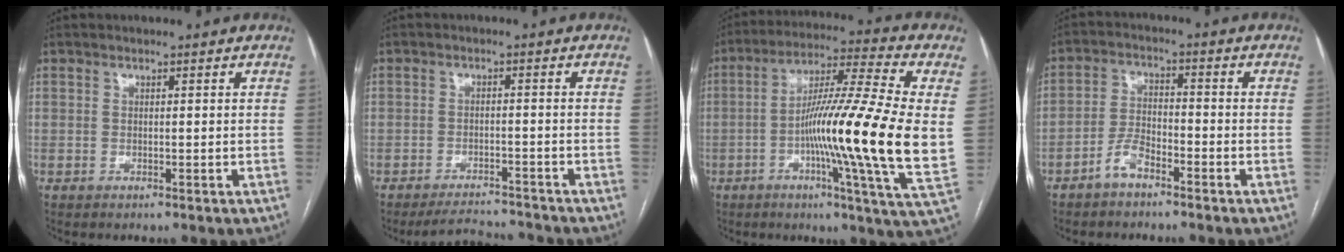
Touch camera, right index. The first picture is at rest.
{"total": 5.5, "force": [-5.4, 1.0, 0.3], "torque": [-0.004, 0.005, -0.084]}
{"total": 20.2, "force": [-1.3, -0.7, 20.1], "torque": [-0.316, -0.006, -0.037]}
{"total": 4.3, "force": [-3.1, 1.5, 2.6], "torque": [-0.057, 0.009, -0.060]}